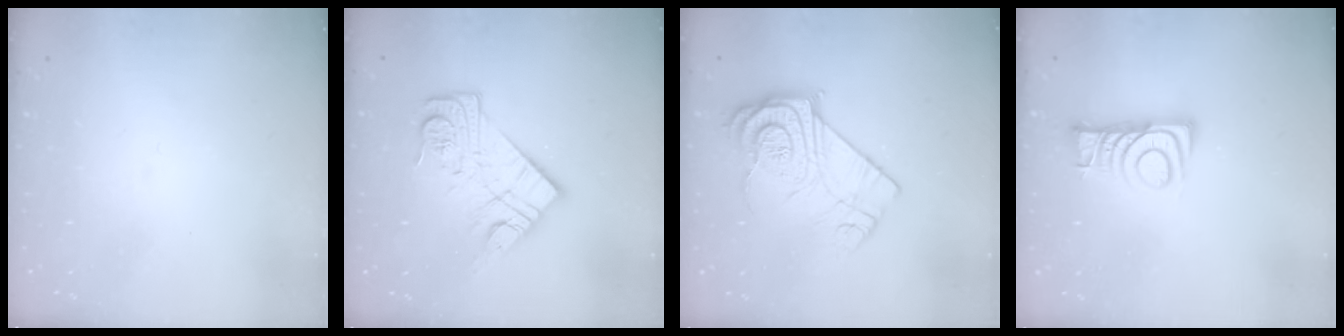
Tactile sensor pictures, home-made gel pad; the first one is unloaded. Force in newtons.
{"total": 14.6, "press": 14.5, "slide": 0.8}
{"total": 13.5, "press": 13.5, "slide": 1.0}
{"total": 8.0, "press": 7.9, "slide": 0.5}